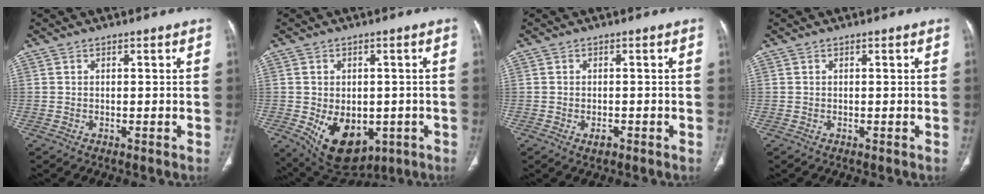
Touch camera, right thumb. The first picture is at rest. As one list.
[{"total": 13.3, "force": [-3.9, 9.0, 9.1], "torque": [-0.115, -0.004, -0.033]}, {"total": 1.8, "force": [-0.8, 1.0, 1.1], "torque": [-0.018, 0.002, -0.011]}, {"total": 0.0}]